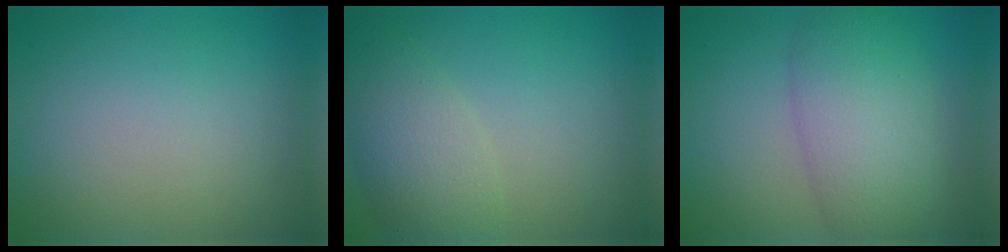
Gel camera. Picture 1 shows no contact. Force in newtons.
{"total": 4.3, "press": 4.3, "slide": 0.3}
{"total": 7.1, "press": 7.1, "slide": 0.2}